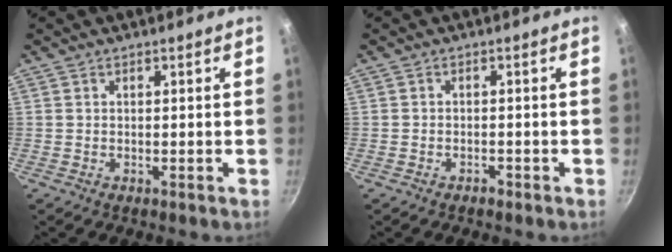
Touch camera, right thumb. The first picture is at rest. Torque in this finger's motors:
{"motor_torque": [-0.16, 0.34, -0.50, 0.41, 0.05]}